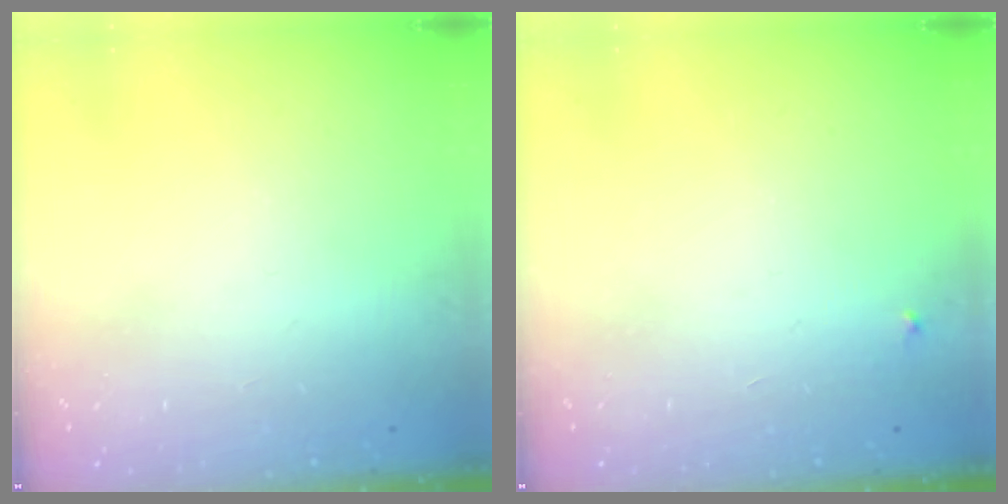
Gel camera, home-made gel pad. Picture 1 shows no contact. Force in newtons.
{"total": 2.1, "press": 2.1, "slide": 0.1}